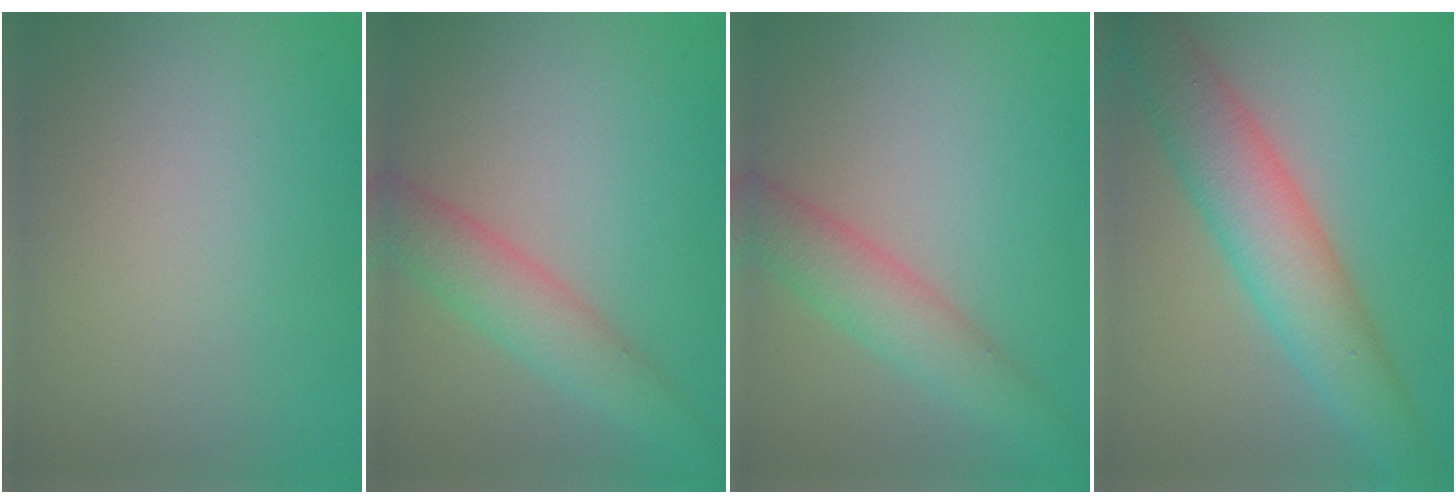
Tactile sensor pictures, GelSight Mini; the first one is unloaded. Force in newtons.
{"total": 4.2, "press": 4.2, "slide": 0.2}
{"total": 4.2, "press": 4.2, "slide": 0.2}
{"total": 6.8, "press": 6.8, "slide": 0.3}